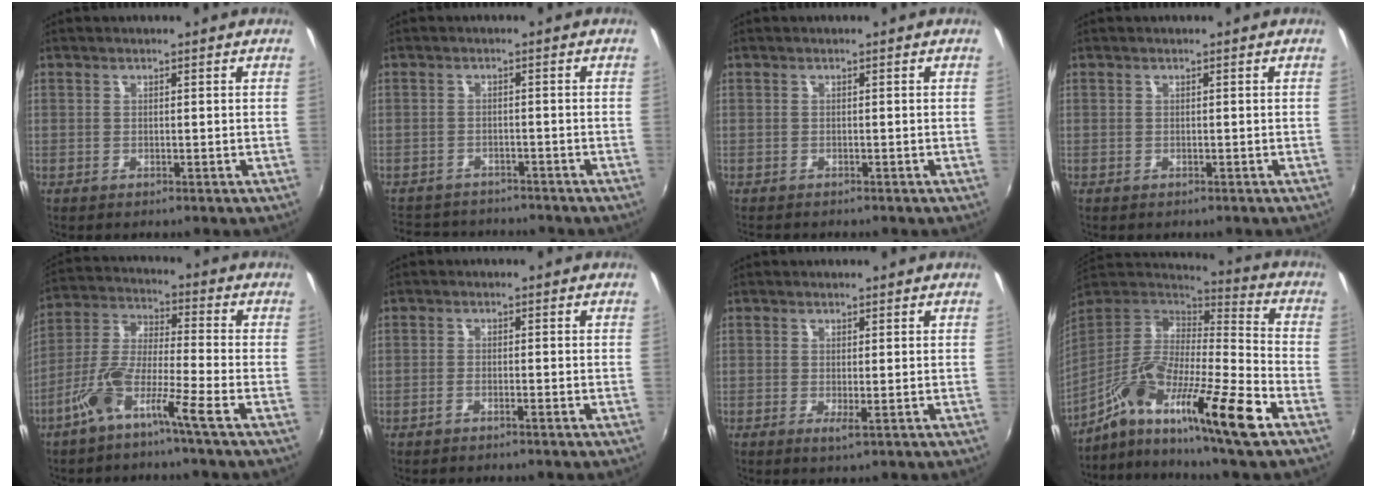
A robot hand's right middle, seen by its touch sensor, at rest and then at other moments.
{"total": 9.0, "force": [-8.1, 3.5, 2.1], "torque": [-0.063, 0.004, -0.122]}
{"total": 1.7, "force": [-1.6, 0.4, 0.4], "torque": [-0.011, -0.011, -0.025]}
{"total": 0.0}
{"total": 9.5, "force": [-5.6, 0.3, 7.7], "torque": [-0.164, 0.002, -0.111]}
{"total": 1.5, "force": [-1.3, 0.1, 0.8], "torque": [-0.027, 0.003, -0.029]}
{"total": 1.3, "force": [-0.1, -0.1, 1.3], "torque": [-0.026, -0.006, -0.004]}
{"total": 20.4, "force": [-11.1, 1.8, 17.0], "torque": [-0.299, -0.028, -0.210]}